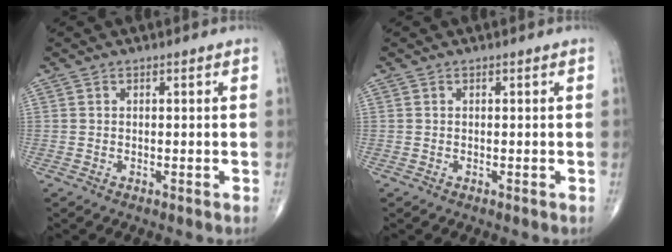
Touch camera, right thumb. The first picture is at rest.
{"total": 0.0}